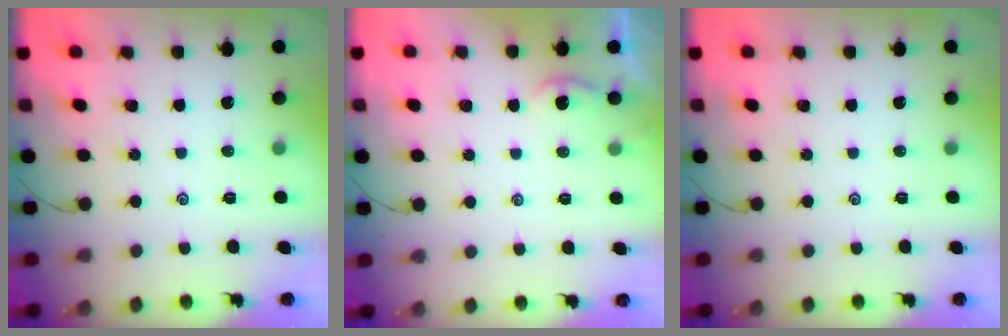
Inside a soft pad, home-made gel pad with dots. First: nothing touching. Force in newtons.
{"total": 0.6, "press": 0.6, "slide": 0.2}
{"total": 0.0}